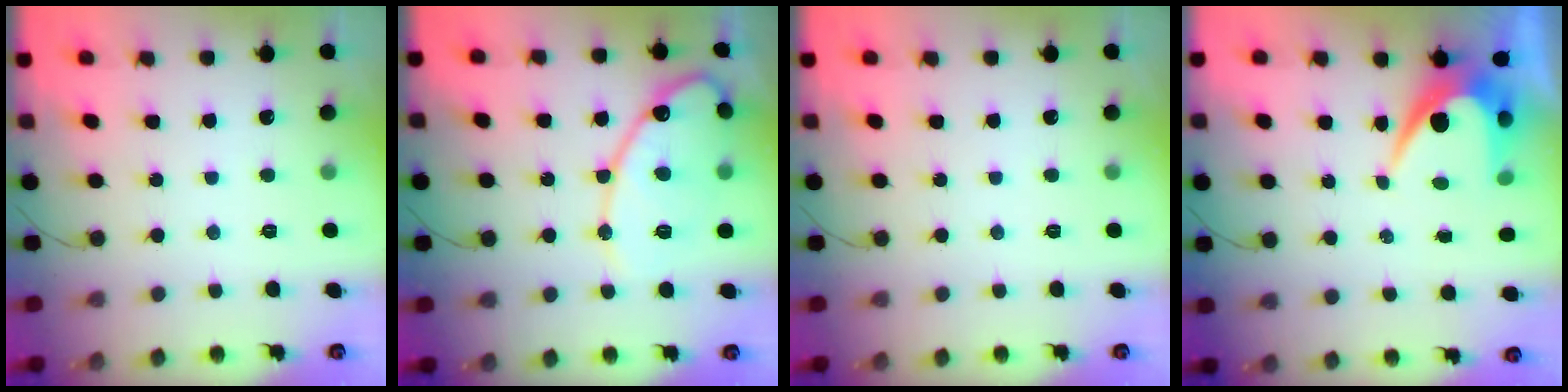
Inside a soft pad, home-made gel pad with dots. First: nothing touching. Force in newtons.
{"total": 17.7, "press": 17.6, "slide": 1.4}
{"total": 0.0}
{"total": 7.6, "press": 7.6, "slide": 0.5}